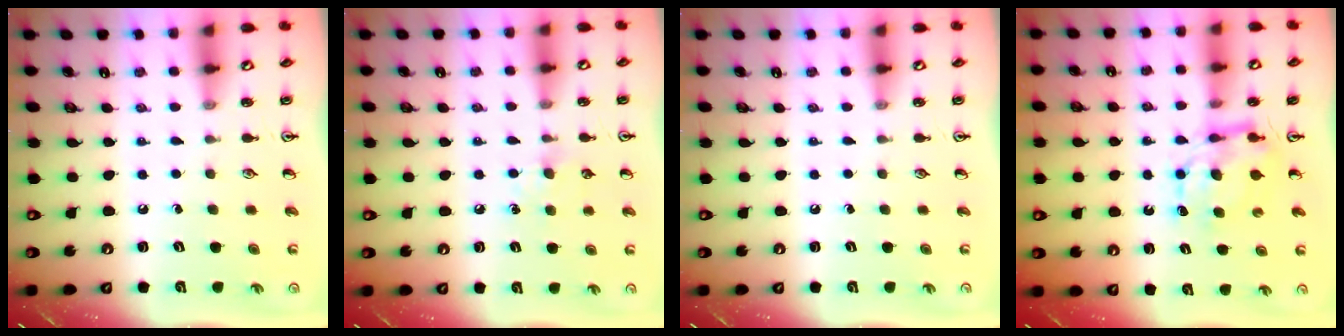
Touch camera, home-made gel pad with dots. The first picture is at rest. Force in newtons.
{"total": 6.6, "press": 6.6, "slide": 0.8}
{"total": 0.0}
{"total": 7.5, "press": 7.4, "slide": 0.6}